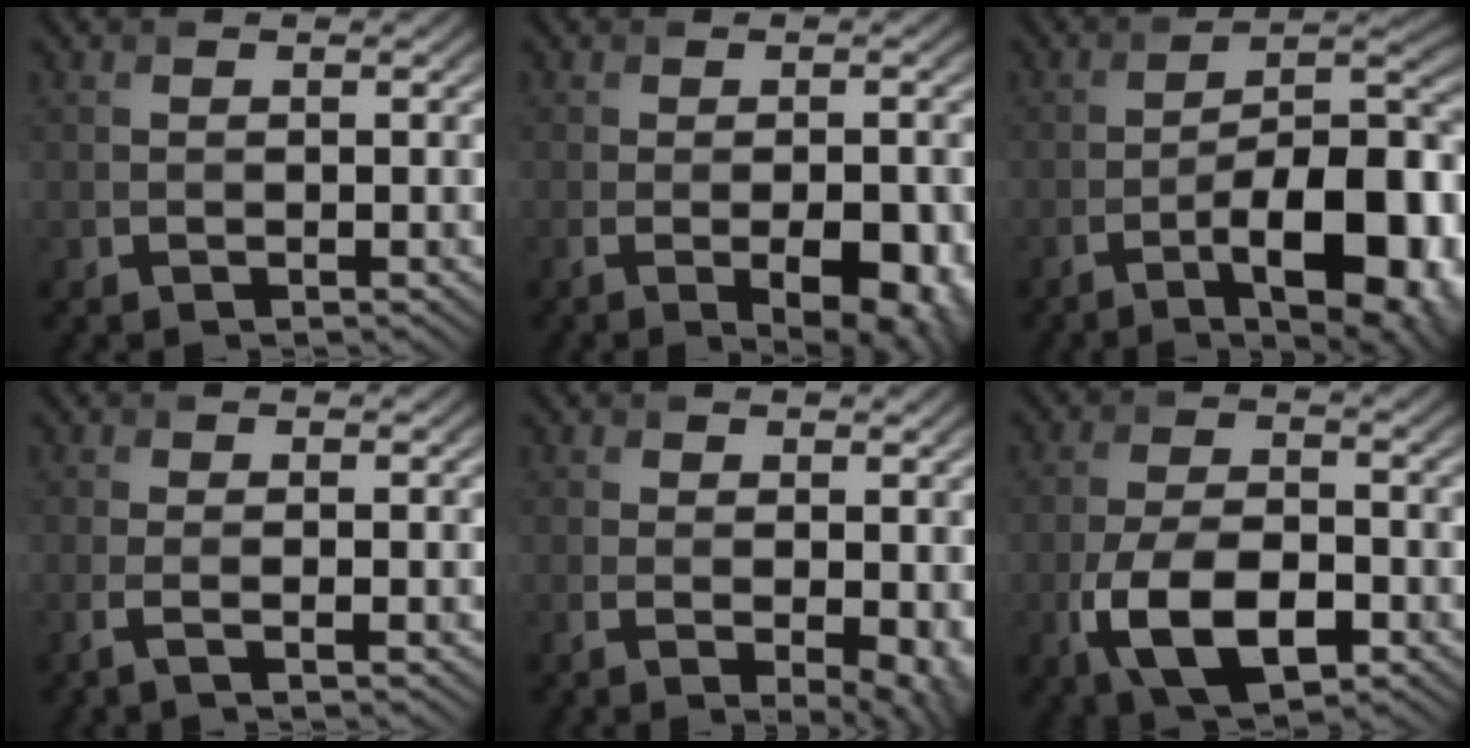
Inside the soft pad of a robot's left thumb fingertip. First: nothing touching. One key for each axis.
{"total": 5.6, "fx": -2.1, "fy": 1.7, "fz": 4.9, "tx": -0.068, "ty": -0.005, "tz": -0.016}
{"total": 14.7, "fx": -7.2, "fy": 4.5, "fz": 12.0, "tx": -0.164, "ty": 0.003, "tz": -0.114}
{"total": 1.4, "fx": -0.3, "fy": -0.2, "fz": 1.4, "tx": -0.031, "ty": 0.003, "tz": -0.011}
{"total": 3.2, "fx": -0.3, "fy": 0.9, "fz": 3.1, "tx": -0.042, "ty": -0.007, "tz": -0.001}
{"total": 8.8, "fx": -3.5, "fy": 4.3, "fz": 6.9, "tx": -0.145, "ty": -0.006, "tz": -0.069}